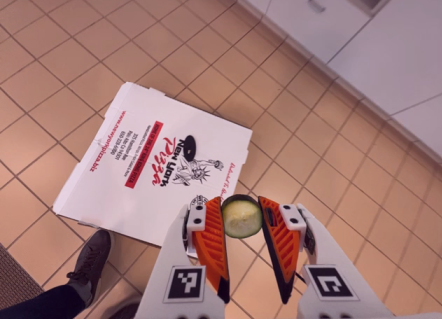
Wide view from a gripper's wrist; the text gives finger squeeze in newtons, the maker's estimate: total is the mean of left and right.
{"total": 8.0, "left": 7.9, "right": 8.2}